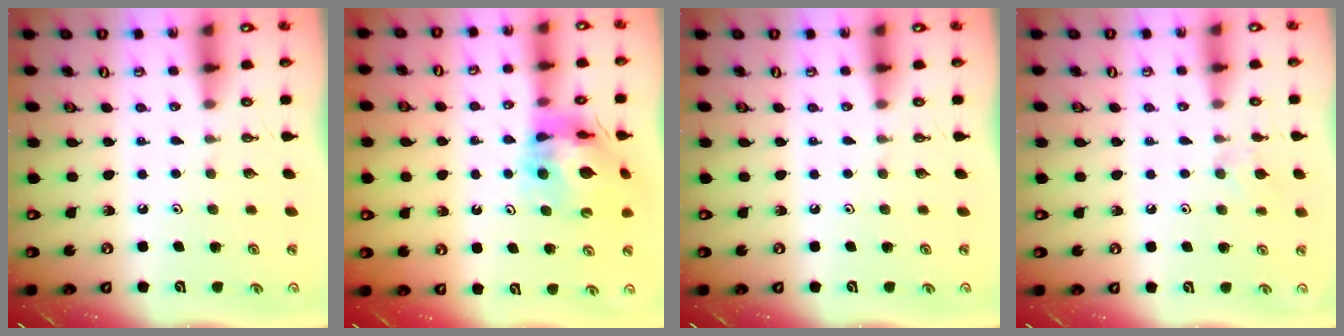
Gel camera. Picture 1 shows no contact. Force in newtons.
{"total": 14.4, "press": 14.3, "slide": 1.6}
{"total": 0.0}
{"total": 5.5, "press": 5.4, "slide": 0.8}